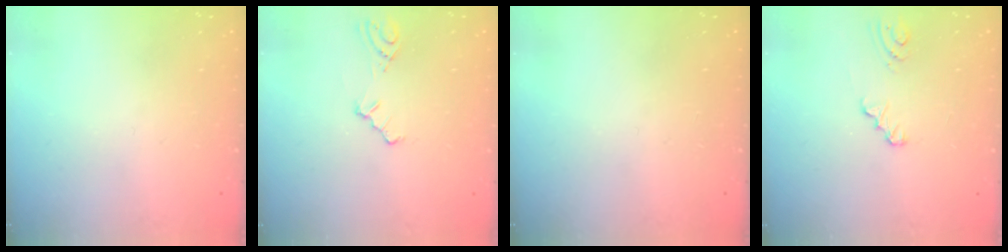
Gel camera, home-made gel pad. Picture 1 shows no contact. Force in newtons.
{"total": 3.0, "press": 3.0, "slide": 0.4}
{"total": 0.0}
{"total": 2.6, "press": 2.6, "slide": 0.3}